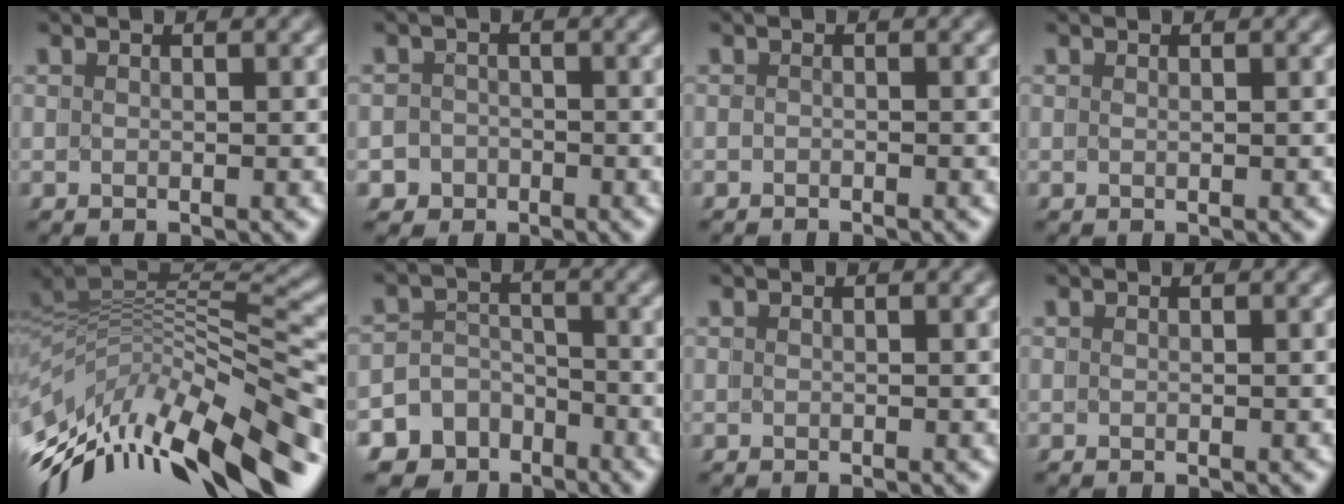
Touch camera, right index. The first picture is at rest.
{"total": 4.0, "force": [-1.8, 3.6, -0.4], "torque": [-0.006, -0.014, -0.039]}
{"total": 0.9, "force": [-0.7, -0.4, -0.5], "torque": [-0.001, -0.008, -0.010]}
{"total": 0.0}
{"total": 13.9, "force": [-7.5, 8.4, 8.3], "torque": [-0.156, -0.024, -0.105]}
{"total": 9.0, "force": [-5.9, 6.7, 1.0], "torque": [-0.027, -0.026, -0.113]}
{"total": 0.0}
{"total": 0.0}